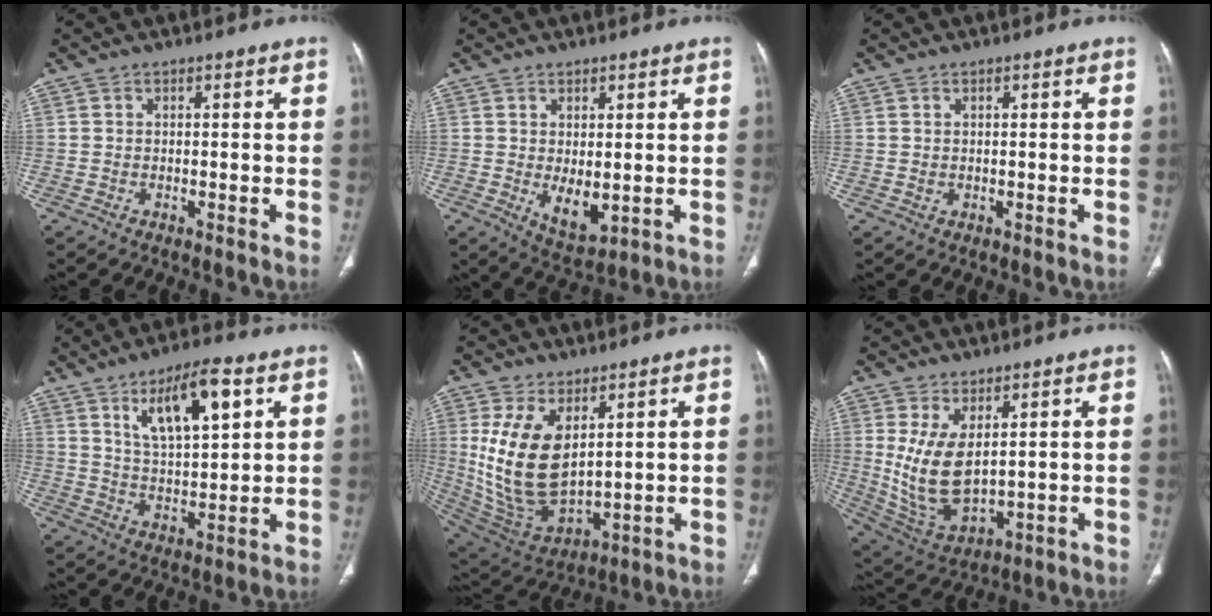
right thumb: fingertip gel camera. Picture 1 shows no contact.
{"total": 5.8, "force": [-0.2, 3.0, 5.0], "torque": [-0.071, -0.016, 0.014]}
{"total": 0.7, "force": [0.2, 0.5, 0.4], "torque": [-0.005, -0.002, 0.007]}
{"total": 12.9, "force": [5.9, 4.6, 10.6], "torque": [-0.160, -0.022, 0.107]}
{"total": 16.9, "force": [4.3, 9.5, 13.3], "torque": [-0.247, -0.027, 0.109]}
{"total": 11.9, "force": [2.4, 6.4, 9.8], "torque": [-0.182, -0.021, 0.072]}